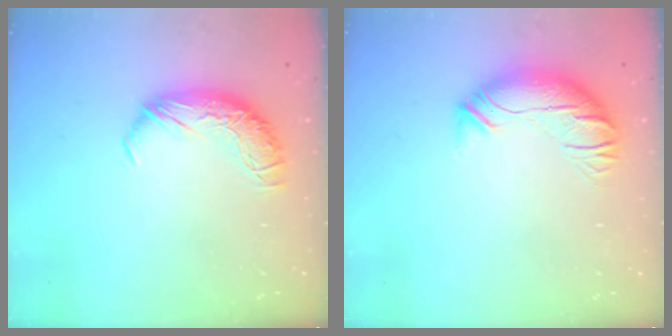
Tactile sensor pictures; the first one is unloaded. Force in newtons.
{"total": 2.5, "press": 0.8, "slide": 2.4}